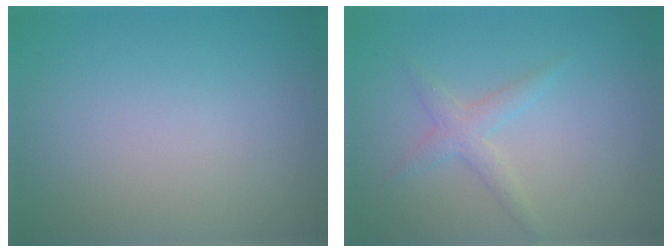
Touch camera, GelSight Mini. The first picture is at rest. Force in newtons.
{"total": 1.9, "press": 1.9, "slide": 0.0}